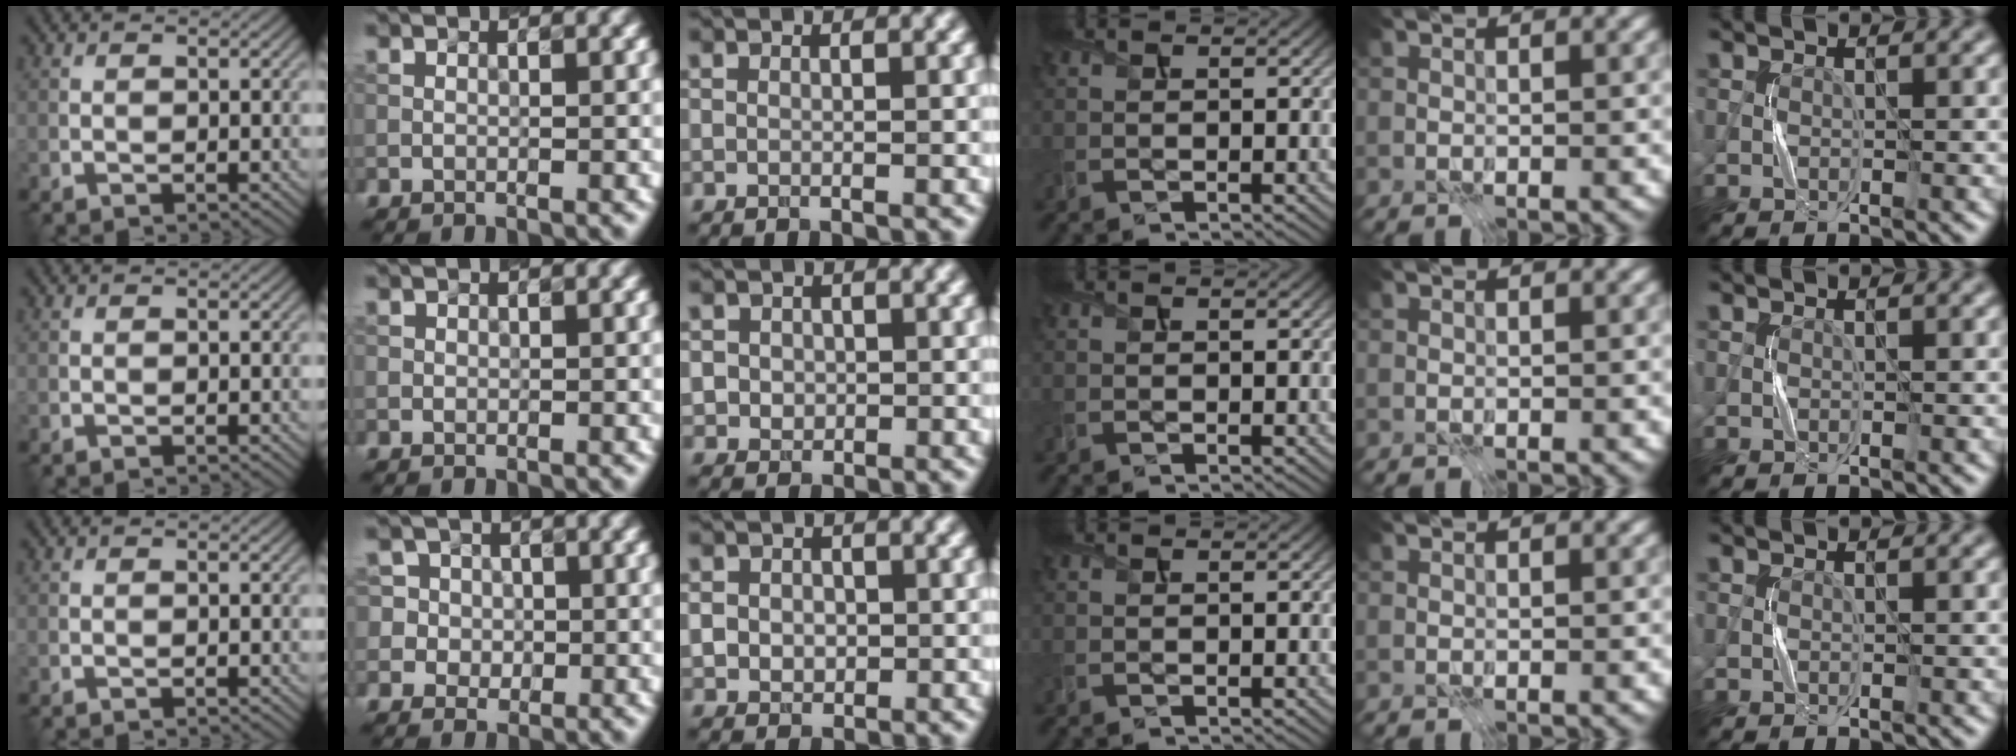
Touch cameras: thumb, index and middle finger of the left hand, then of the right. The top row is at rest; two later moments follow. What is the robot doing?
{"motion": "press", "object": "gel pad"}